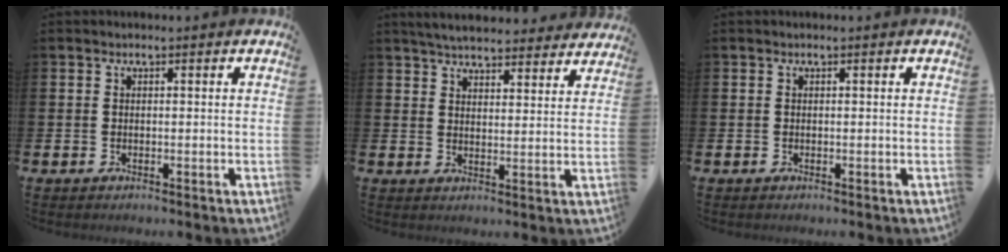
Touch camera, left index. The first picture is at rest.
{"total": 5.2, "force": [5.0, 1.0, 0.8], "torque": [-0.027, -0.028, 0.088]}
{"total": 0.0}